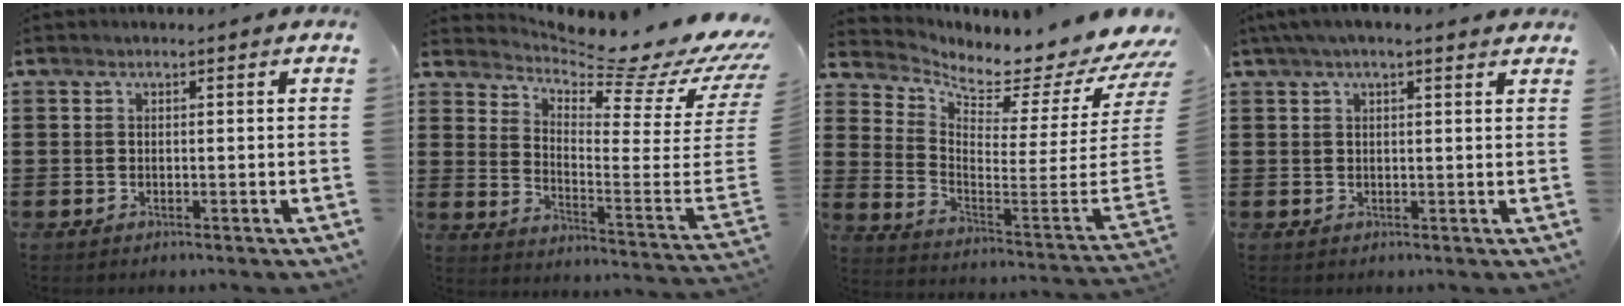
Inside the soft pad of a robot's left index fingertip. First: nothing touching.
{"total": 6.4, "force": [5.6, 0.5, 3.1], "torque": [-0.066, -0.069, 0.085]}
{"total": 3.6, "force": [3.2, 0.7, 1.4], "torque": [-0.040, -0.058, 0.044]}
{"total": 2.8, "force": [1.9, 0.8, 1.9], "torque": [-0.041, 0.008, 0.034]}